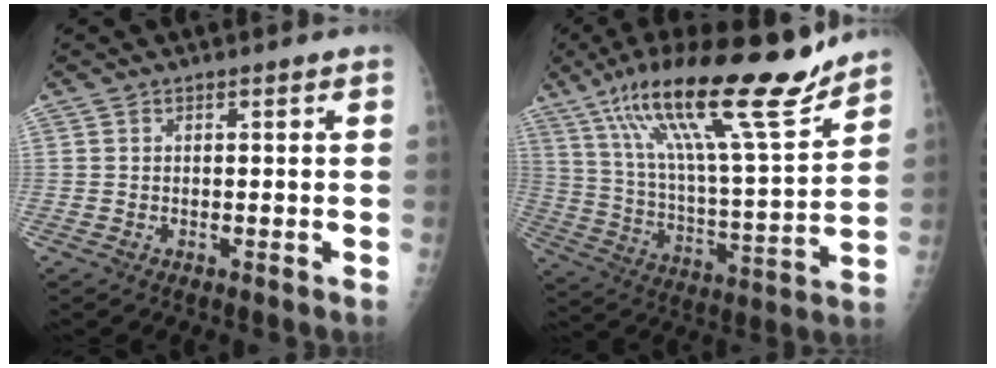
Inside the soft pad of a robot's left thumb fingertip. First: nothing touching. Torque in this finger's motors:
{"motor_torque": [1.51, -0.25, 1.58, -1.19, 0.45]}